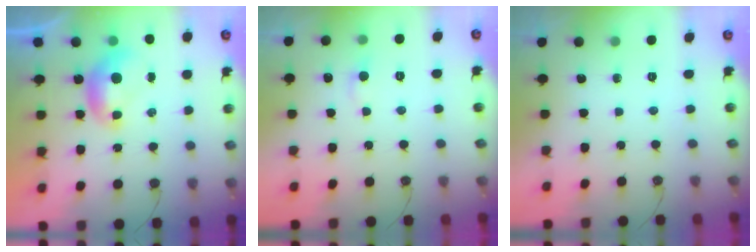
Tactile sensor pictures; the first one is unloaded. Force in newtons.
{"total": 1.1, "press": 1.0, "slide": 0.4}
{"total": 0.0}